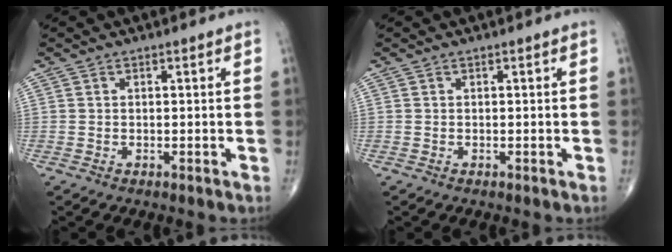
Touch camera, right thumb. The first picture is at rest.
{"total": 0.0}